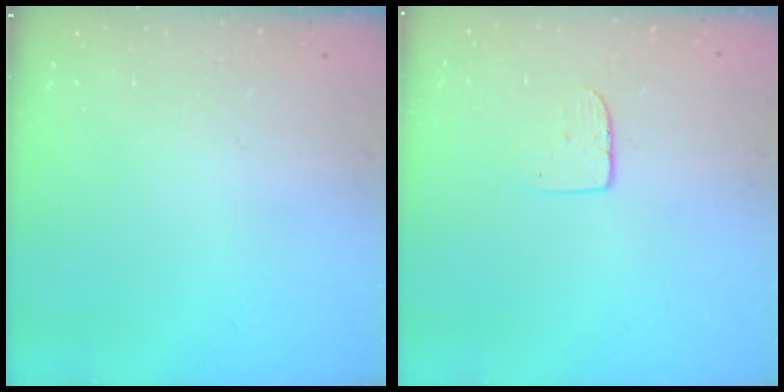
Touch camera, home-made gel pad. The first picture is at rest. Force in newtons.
{"total": 5.0, "press": 5.0, "slide": 0.4}